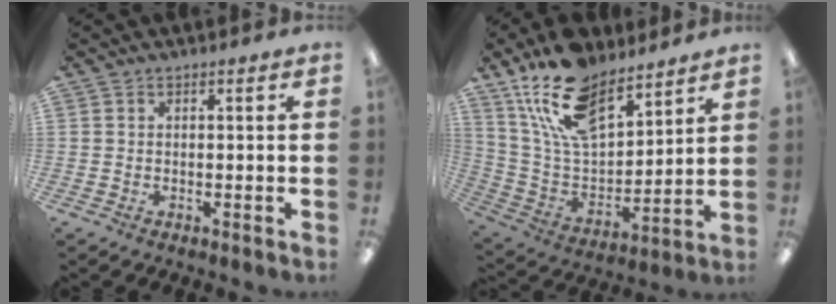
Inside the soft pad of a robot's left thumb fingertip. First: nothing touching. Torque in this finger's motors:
{"motor_torque": [0.48, 0.40, 1.22, -1.55, 0.17]}